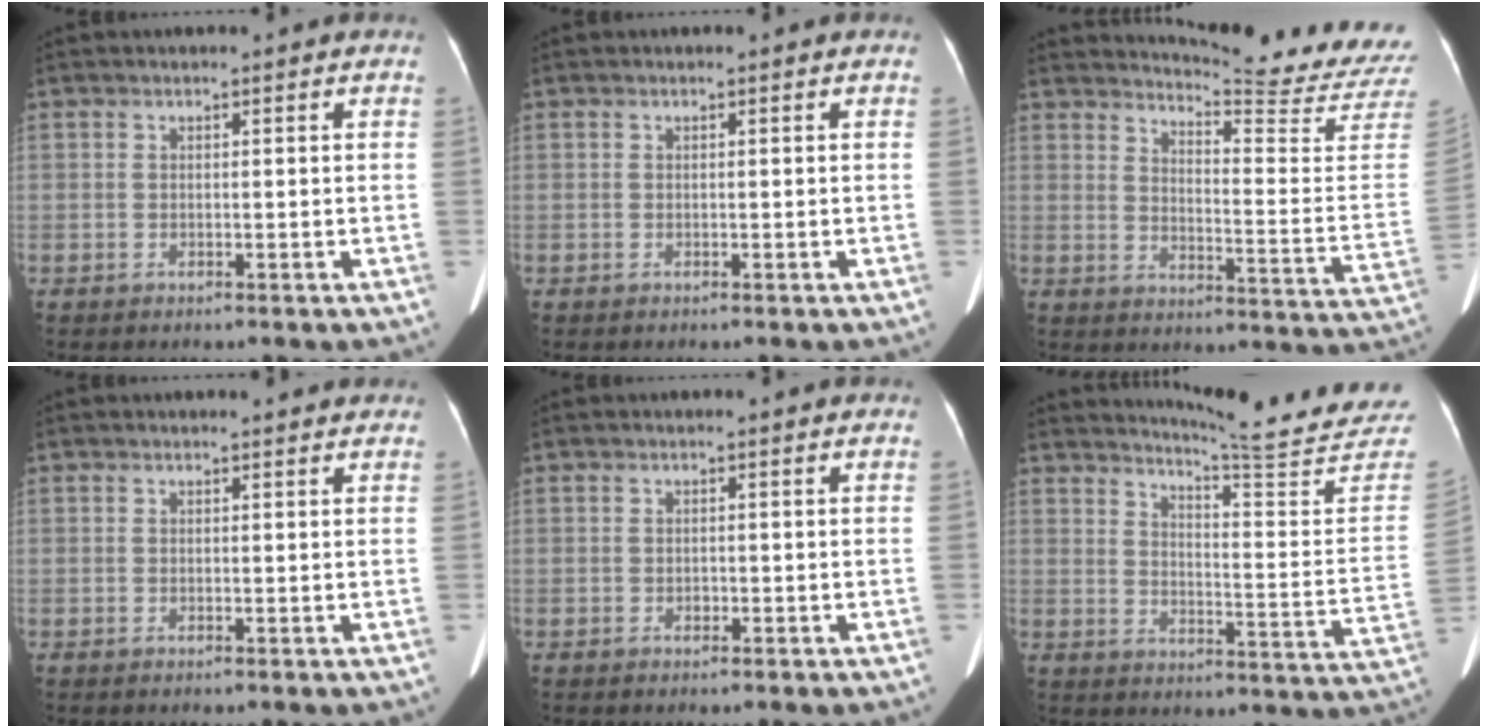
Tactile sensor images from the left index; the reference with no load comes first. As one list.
[{"total": 0.0}, {"total": 18.7, "force": [18.4, -1.6, 2.9], "torque": [-0.051, -0.158, 0.206]}, {"total": 1.1, "force": [1.1, 0.2, 0.1], "torque": [-0.015, 0.000, 0.011]}, {"total": 0.6, "force": [-0.2, 0.5, 0.2], "torque": [-0.007, 0.002, -0.002]}, {"total": 21.1, "force": [20.5, -0.8, 5.2], "torque": [-0.079, -0.143, 0.241]}]